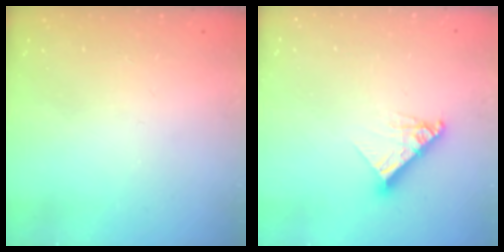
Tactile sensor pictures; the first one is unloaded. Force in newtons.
{"total": 11.7, "press": 11.6, "slide": 1.1}